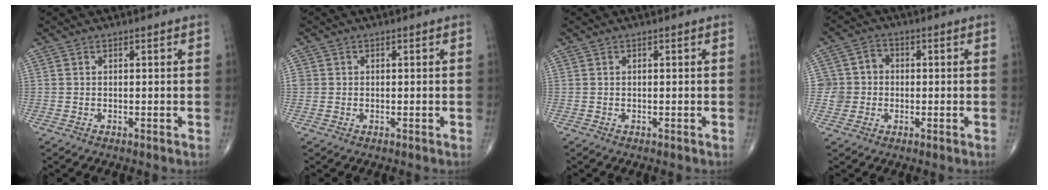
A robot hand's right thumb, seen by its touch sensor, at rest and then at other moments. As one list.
[{"total": 1.3, "force": [0.1, 1.3, 0.3], "torque": [0.005, 0.003, 0.002]}, {"total": 0.0}, {"total": 5.7, "force": [-0.4, 5.5, 1.2], "torque": [0.006, 0.014, -0.015]}]